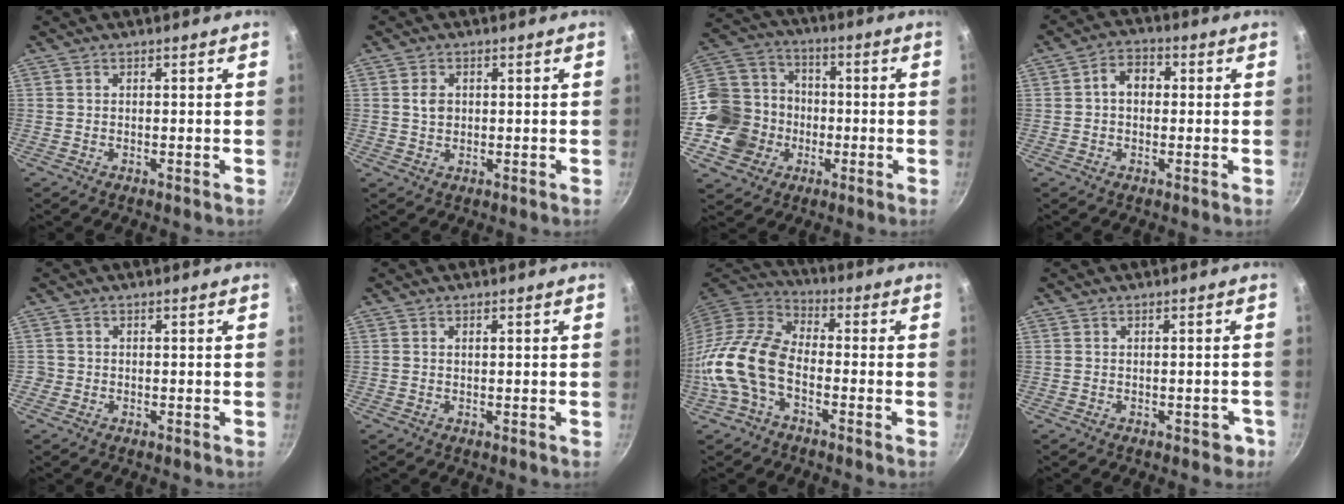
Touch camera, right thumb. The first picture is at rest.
{"total": 2.9, "force": [0.5, 2.3, 1.7], "torque": [-0.021, 0.001, 0.007]}
{"total": 17.1, "force": [-3.7, 15.3, 6.8], "torque": [-0.115, 0.041, -0.064]}
{"total": 5.3, "force": [0.4, 4.0, 3.4], "torque": [-0.031, 0.016, -0.004]}
{"total": 1.0, "force": [-0.4, 1.0, 0.1], "torque": [0.000, 0.002, -0.008]}
{"total": 0.7, "force": [0.3, 0.4, 0.5], "torque": [-0.008, 0.003, 0.004]}
{"total": 13.4, "force": [-4.1, 8.0, 10.0], "torque": [-0.184, 0.043, -0.097]}
{"total": 2.4, "force": [-1.2, 1.4, 1.5], "torque": [-0.001, 0.020, -0.006]}